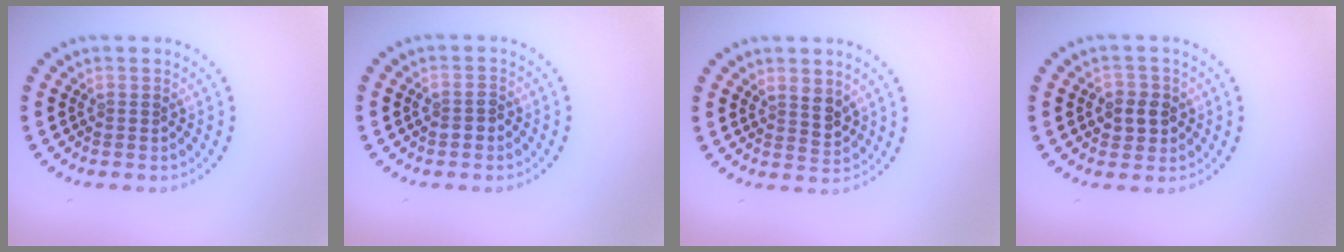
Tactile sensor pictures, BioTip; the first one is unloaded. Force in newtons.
{"total": 1.4, "press": 1.4, "slide": 0.4}
{"total": 2.1, "press": 1.8, "slide": 0.9}
{"total": 2.4, "press": 2.3, "slide": 0.8}